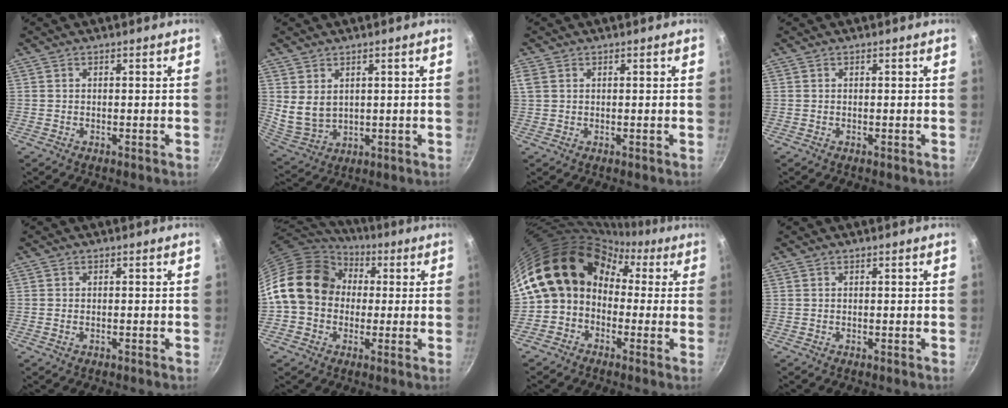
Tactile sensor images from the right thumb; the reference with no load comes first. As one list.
[{"total": 6.4, "force": [2.0, 4.7, 3.9], "torque": [-0.061, -0.021, 0.056]}, {"total": 2.0, "force": [0.8, 1.3, 1.2], "torque": [-0.027, 0.004, 0.020]}, {"total": 0.0}, {"total": 0.9, "force": [-0.4, 0.5, 0.6], "torque": [-0.016, 0.002, -0.008]}, {"total": 16.1, "force": [1.5, 13.4, 8.9], "torque": [-0.123, 0.036, 0.015]}, {"total": 15.8, "force": [1.0, 13.1, 8.7], "torque": [-0.124, 0.055, -0.006]}, {"total": 0.0}]